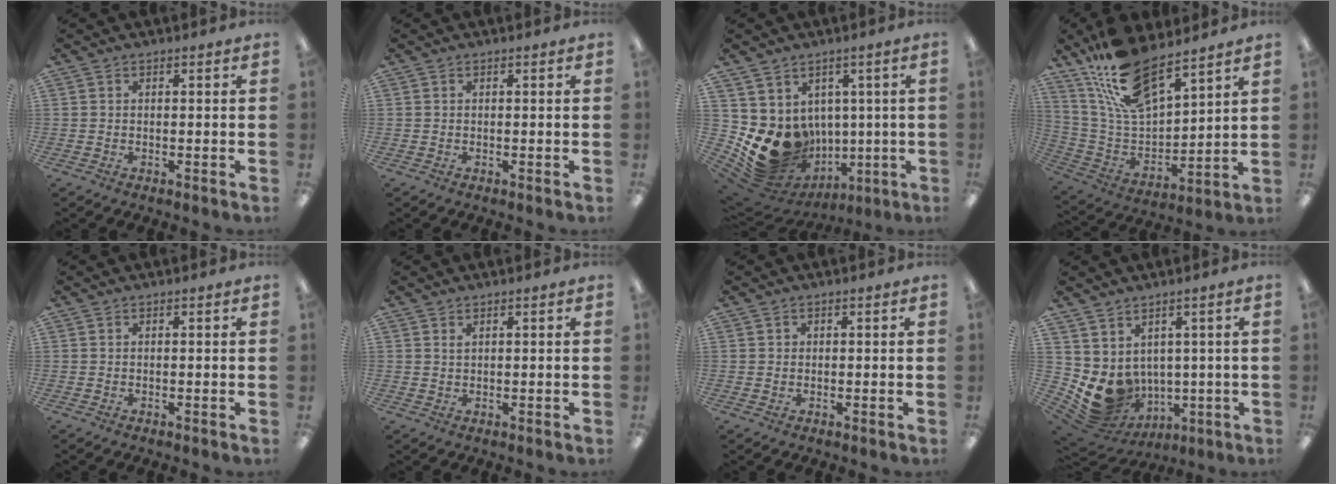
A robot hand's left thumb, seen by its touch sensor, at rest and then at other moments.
{"total": 0.0}
{"total": 15.0, "force": [-1.8, 13.0, 7.2], "torque": [-0.145, -0.029, -0.018]}
{"total": 17.9, "force": [13.7, 6.5, 9.5], "torque": [-0.207, -0.069, 0.250]}
{"total": 0.0}
{"total": 1.0, "force": [0.8, 0.3, 0.4], "torque": [-0.011, 0.000, 0.016]}
{"total": 0.9, "force": [0.4, 0.8, 0.0], "torque": [-0.001, 0.003, 0.008]}
{"total": 9.0, "force": [-0.2, 8.1, 3.9], "torque": [-0.087, -0.029, 0.011]}